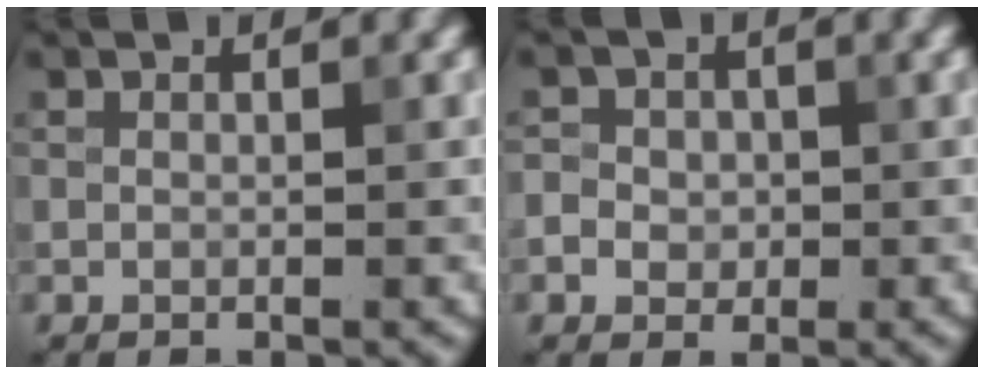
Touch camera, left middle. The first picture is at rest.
{"total": 2.8, "force": [-0.1, 2.6, 1.1], "torque": [-0.003, 0.010, -0.014]}